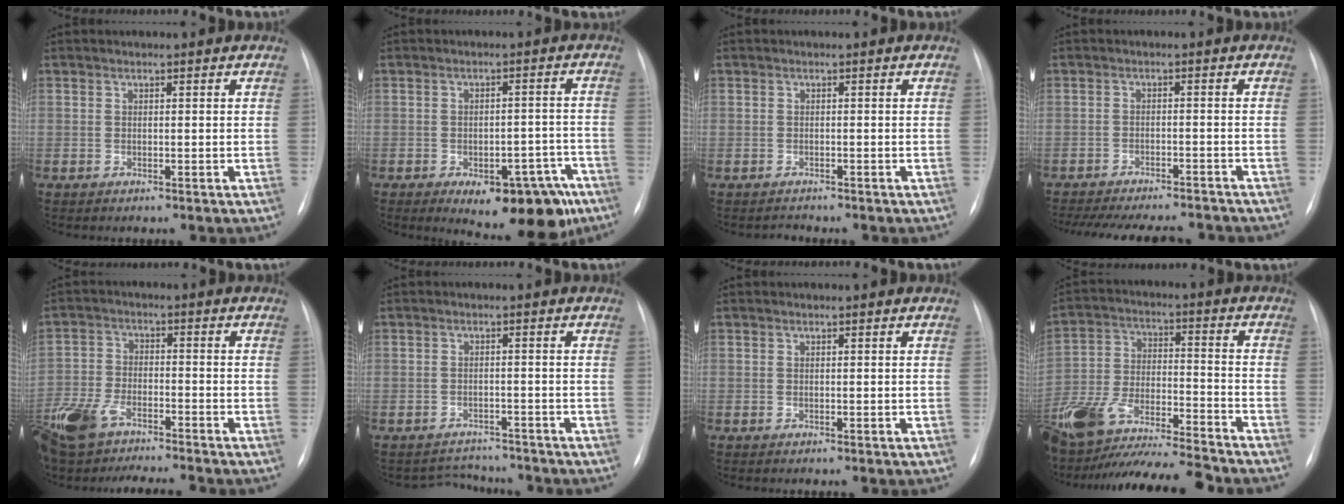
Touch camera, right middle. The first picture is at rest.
{"total": 12.5, "force": [-7.8, 5.3, 8.2], "torque": [-0.077, 0.024, -0.096]}
{"total": 1.1, "force": [-0.9, 0.4, -0.4], "torque": [0.003, -0.004, -0.017]}
{"total": 16.8, "force": [-14.9, 4.1, 6.4], "torque": [-0.149, -0.011, -0.202]}
{"total": 11.2, "force": [-8.7, 3.6, 6.0], "torque": [-0.131, -0.005, -0.161]}
{"total": 4.0, "force": [-3.7, 1.2, -0.9], "torque": [0.009, 0.015, -0.053]}
{"total": 0.0}
{"total": 21.7, "force": [-18.9, 3.0, 10.2], "torque": [-0.216, -0.011, -0.320]}